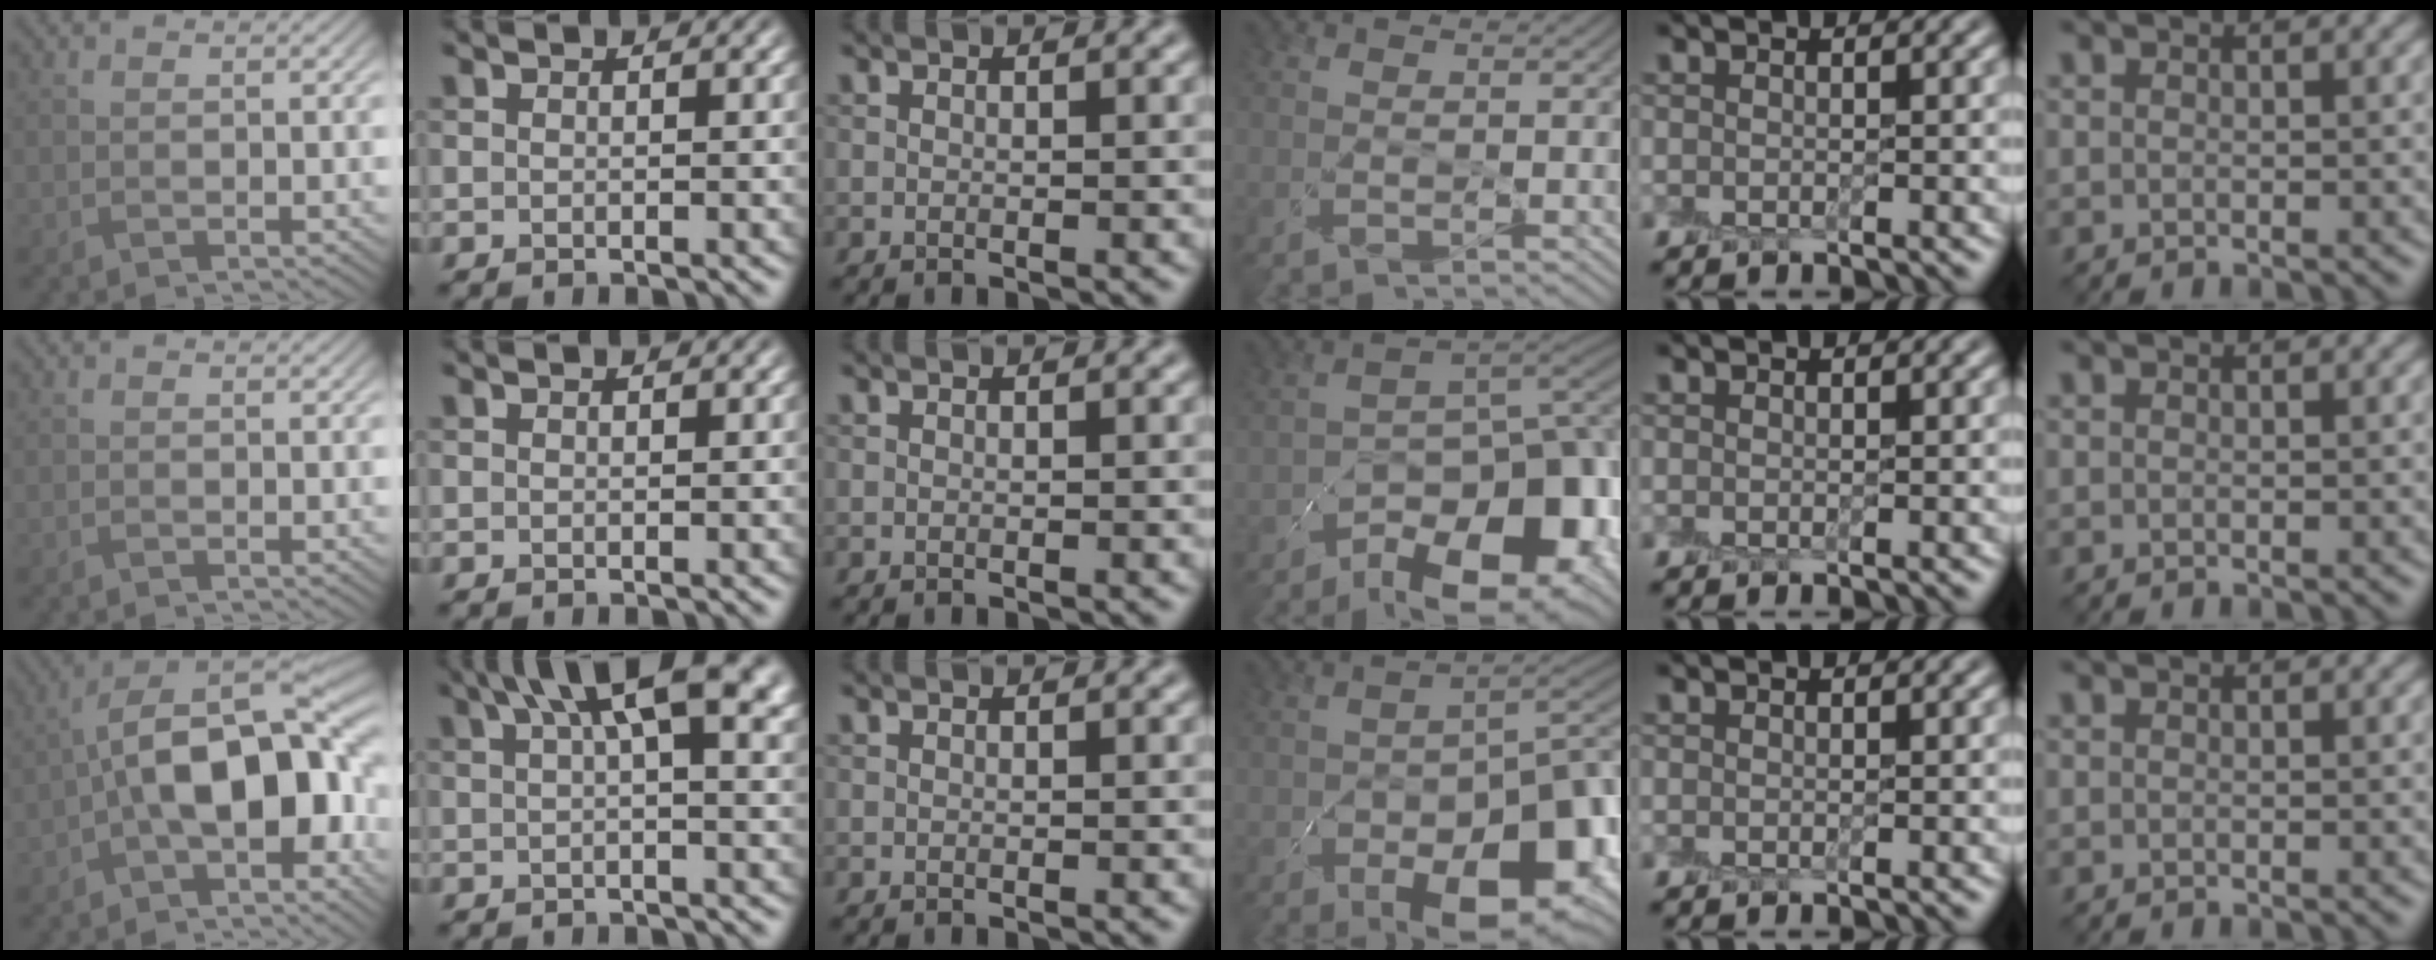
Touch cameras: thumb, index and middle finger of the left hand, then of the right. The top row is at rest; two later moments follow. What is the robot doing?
{"motion": "peel", "object": "plastic screen protector"}